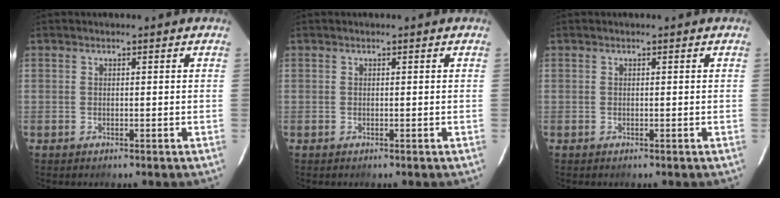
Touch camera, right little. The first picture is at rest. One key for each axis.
{"total": 0.0}
{"total": 0.0}